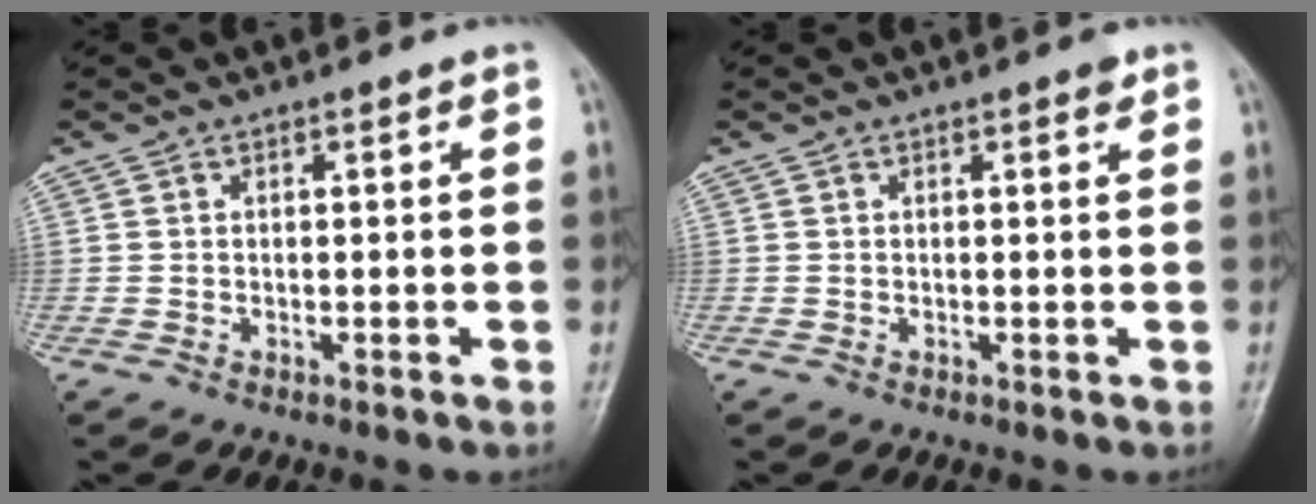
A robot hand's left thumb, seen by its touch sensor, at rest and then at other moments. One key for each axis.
{"total": 0.9, "fx": 0.6, "fy": 0.3, "fz": 0.6, "tx": -0.007, "ty": -0.002, "tz": 0.007}